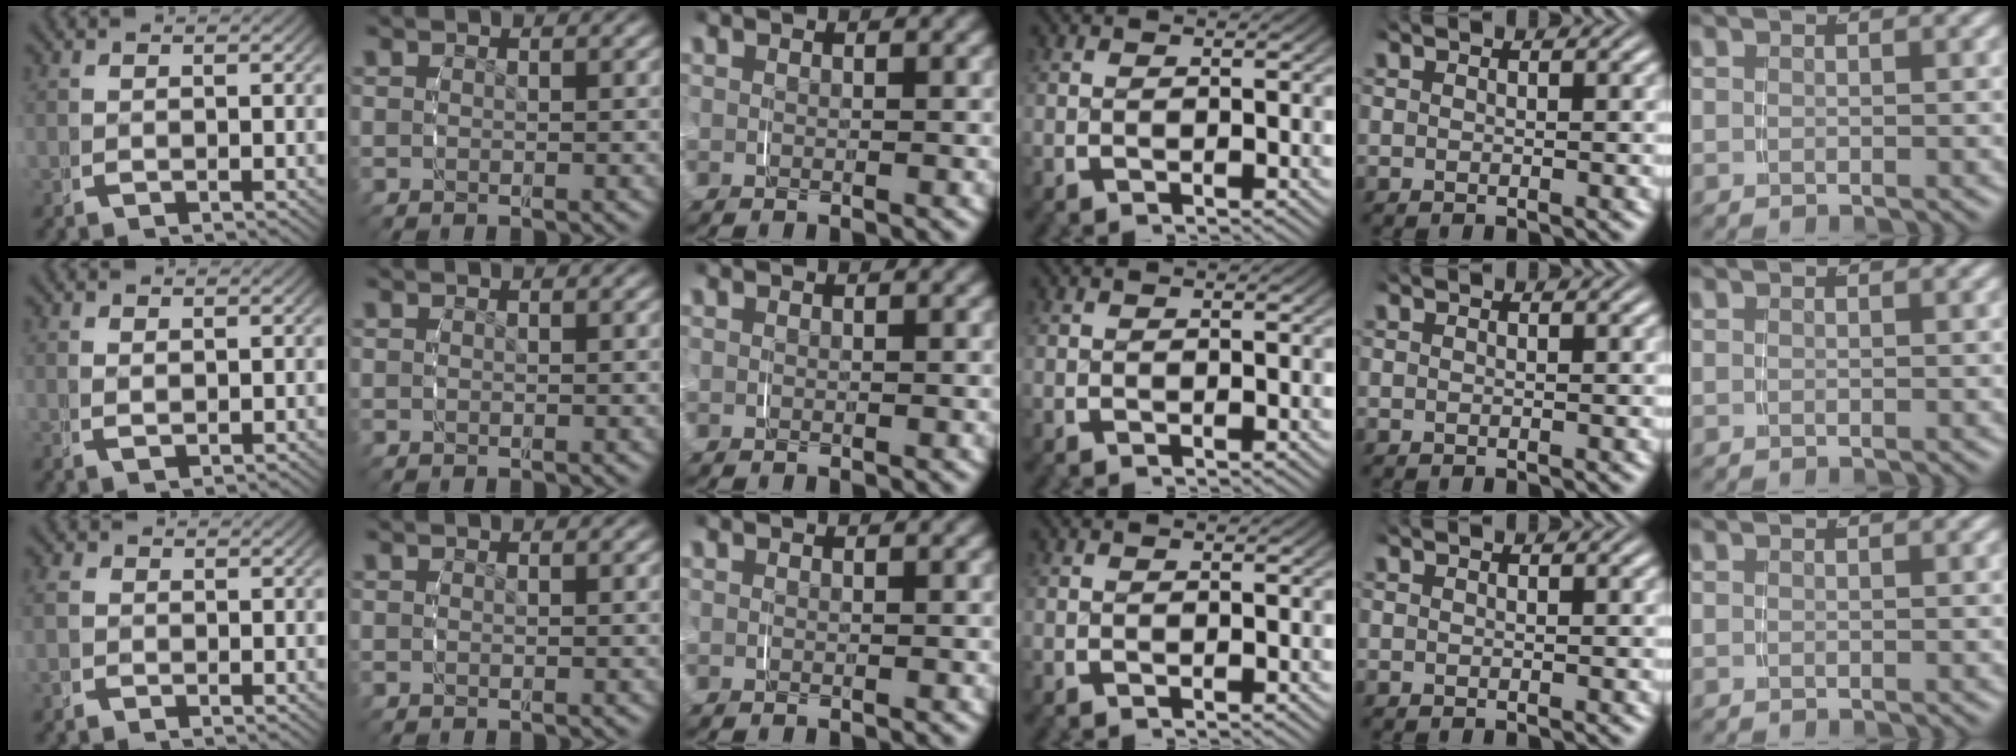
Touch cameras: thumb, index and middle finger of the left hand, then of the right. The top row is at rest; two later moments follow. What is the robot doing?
{"motion": "grasp_and_lifting", "object": "napkin"}